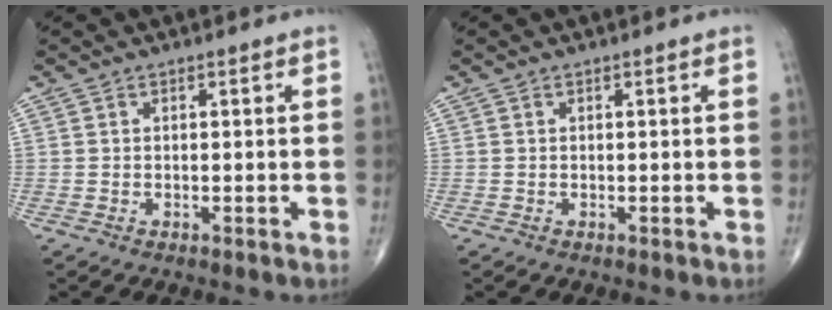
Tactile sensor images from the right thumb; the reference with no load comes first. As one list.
[{"total": 0.0}]